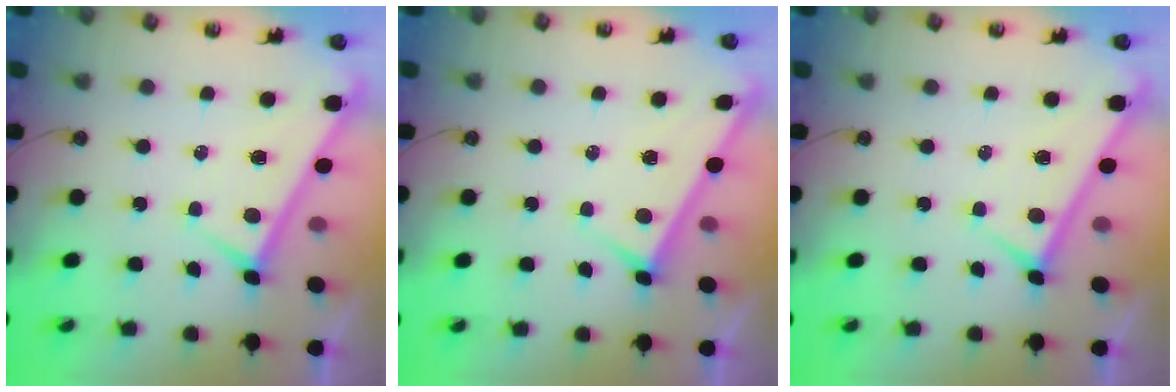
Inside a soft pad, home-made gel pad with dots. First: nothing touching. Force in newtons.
{"total": 3.2, "press": 3.2, "slide": 0.3}
{"total": 0.0}